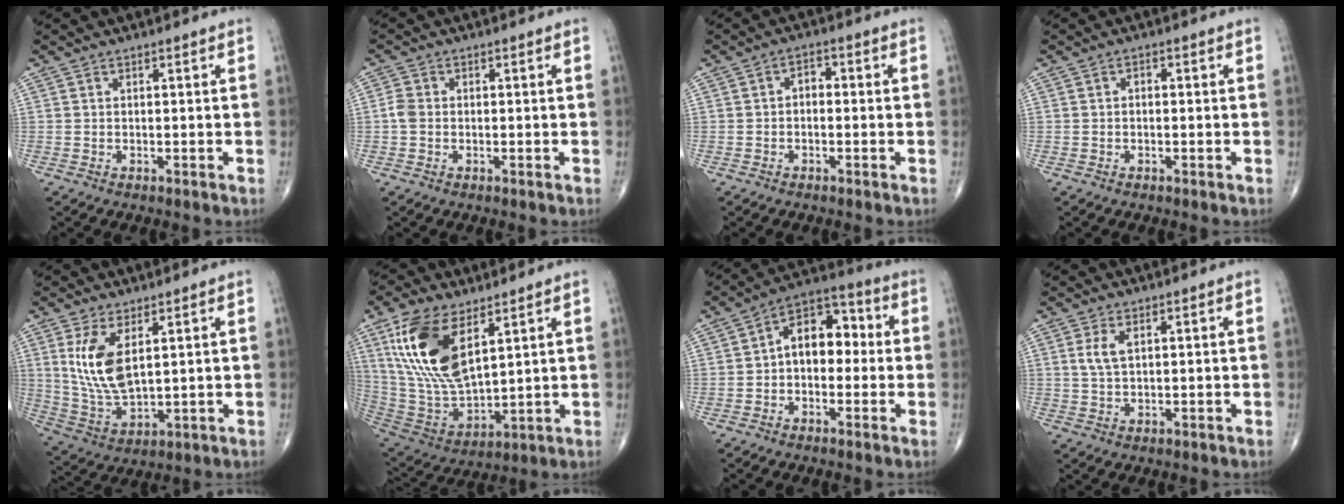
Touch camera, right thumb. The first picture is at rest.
{"total": 2.2, "force": [-0.3, 1.8, 1.3], "torque": [-0.026, 0.004, -0.011]}
{"total": 2.6, "force": [-0.3, 1.7, 1.8], "torque": [-0.016, 0.013, -0.014]}
{"total": 1.0, "force": [0.0, 0.6, 0.7], "torque": [-0.007, 0.005, -0.004]}
{"total": 10.6, "force": [3.4, 4.8, 8.8], "torque": [-0.175, -0.021, 0.083]}
{"total": 18.6, "force": [8.1, 8.7, 14.3], "torque": [-0.277, -0.032, 0.167]}
{"total": 10.4, "force": [0.1, 6.8, 7.9], "torque": [-0.090, 0.038, -0.012]}
{"total": 3.4, "force": [1.1, 1.6, 2.8], "torque": [-0.061, 0.000, 0.024]}